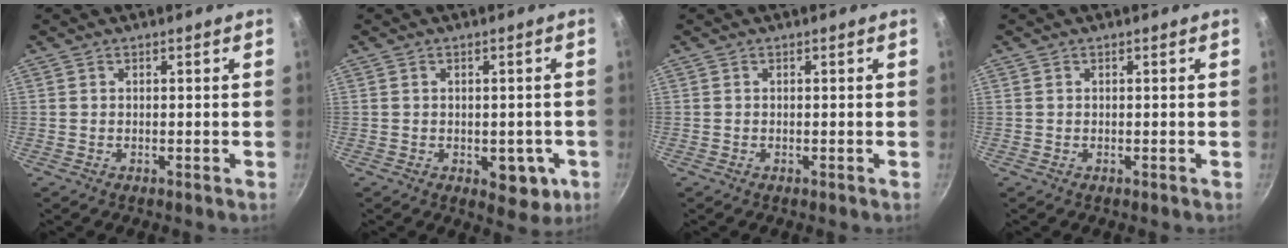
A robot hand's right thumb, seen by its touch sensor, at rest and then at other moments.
{"total": 6.7, "force": [-1.8, 4.1, 5.0], "torque": [-0.025, 0.006, -0.015]}
{"total": 0.0}
{"total": 0.0}